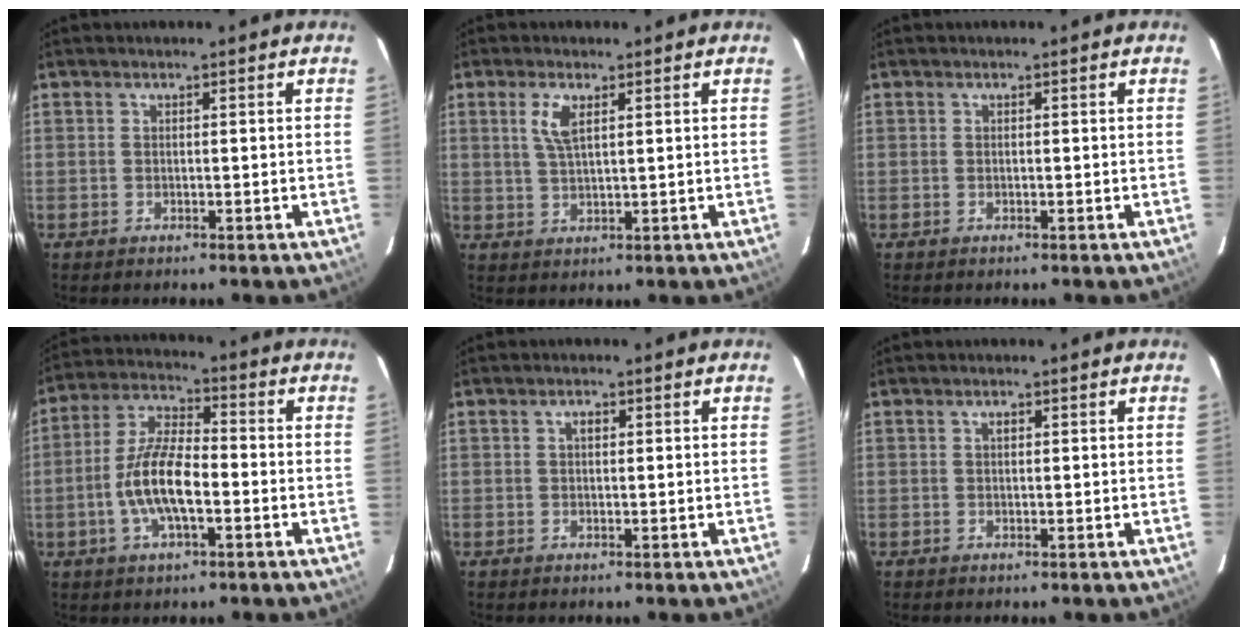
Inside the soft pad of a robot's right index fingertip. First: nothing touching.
{"total": 4.2, "force": [1.8, 1.4, 3.6], "torque": [-0.073, 0.002, 0.036]}
{"total": 0.0}
{"total": 11.3, "force": [-3.1, 4.0, 10.1], "torque": [-0.208, 0.005, -0.060]}
{"total": 1.3, "force": [0.3, 0.8, 0.9], "torque": [-0.016, 0.007, 0.003]}
{"total": 0.7, "force": [0.2, 0.5, 0.5], "torque": [-0.009, 0.004, 0.003]}